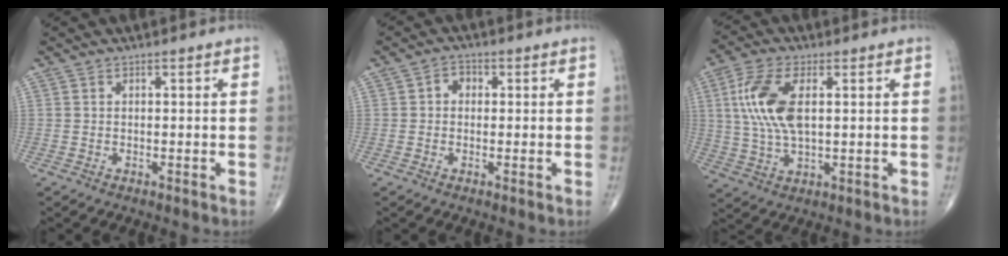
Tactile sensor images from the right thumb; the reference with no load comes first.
{"total": 2.6, "force": [0.2, 2.1, 1.4], "torque": [-0.008, 0.011, -0.003]}
{"total": 11.6, "force": [2.3, 5.3, 10.1], "torque": [-0.220, 0.001, 0.047]}